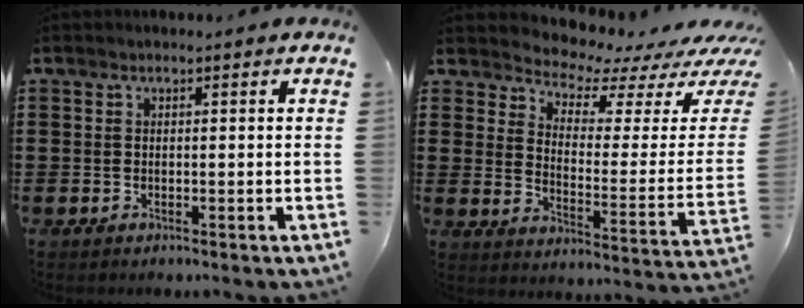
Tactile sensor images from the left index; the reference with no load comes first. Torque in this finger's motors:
{"motor_torque": [2.14, 0.00, 0.14, 0.01]}